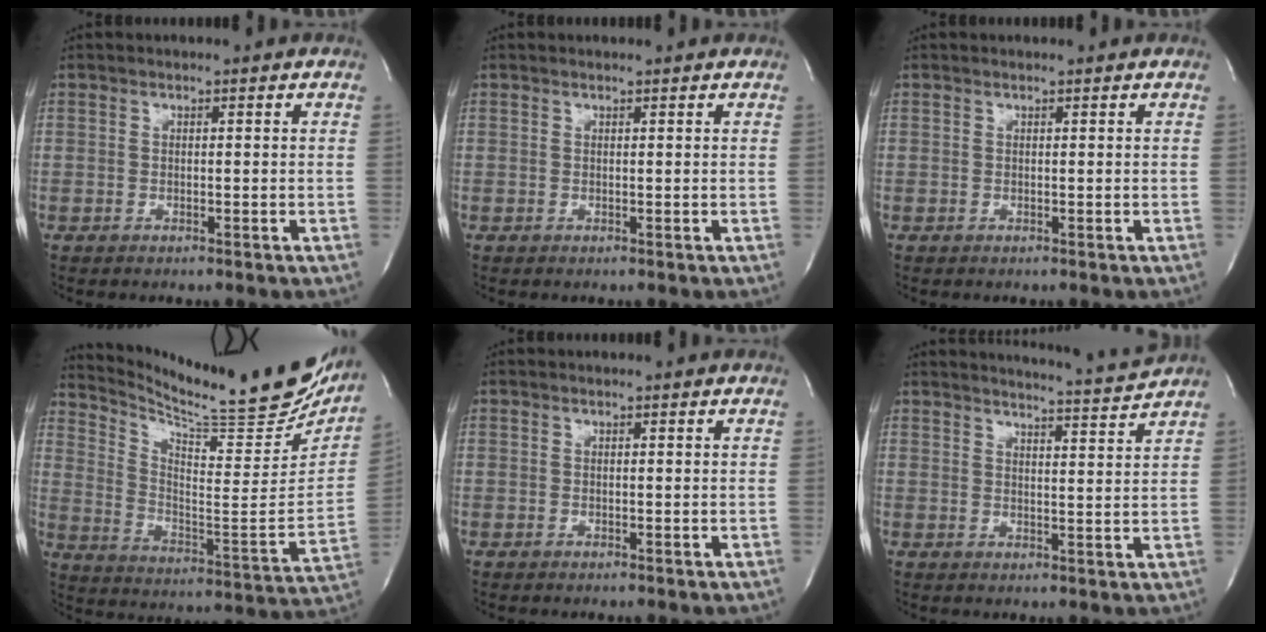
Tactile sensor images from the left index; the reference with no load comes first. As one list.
[{"total": 0.9, "force": [0.9, 0.0, 0.0], "torque": [-0.008, 0.005, 0.015]}, {"total": 0.6, "force": [0.6, 0.0, 0.0], "torque": [-0.004, 0.003, 0.009]}, {"total": 24.7, "force": [21.9, 1.9, 11.2], "torque": [-0.189, -0.084, 0.309]}, {"total": 0.0}, {"total": 7.0, "force": [6.7, -1.9, 0.3], "torque": [-0.021, -0.031, 0.093]}]